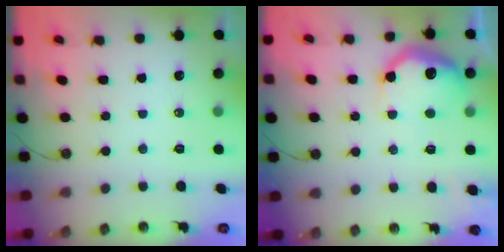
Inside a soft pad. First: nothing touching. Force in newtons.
{"total": 14.9, "press": 14.9, "slide": 1.0}